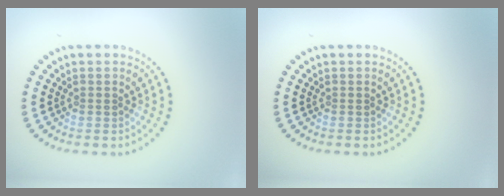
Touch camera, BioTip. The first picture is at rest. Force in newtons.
{"total": 0.0}